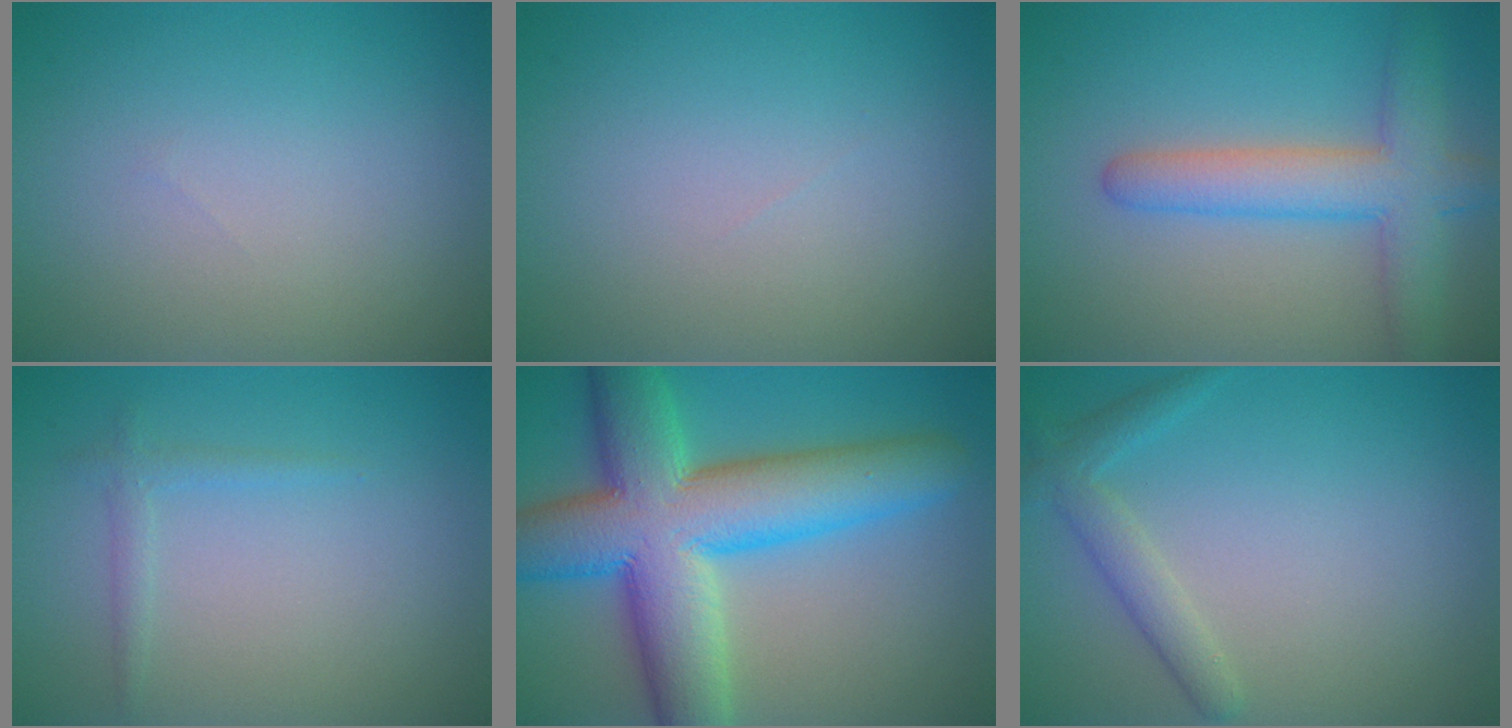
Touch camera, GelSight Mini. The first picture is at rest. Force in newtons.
{"total": 0.0}
{"total": 5.5, "press": 5.5, "slide": 0.4}
{"total": 1.1, "press": 1.1, "slide": 0.1}
{"total": 13.0, "press": 12.9, "slide": 0.6}
{"total": 2.3, "press": 2.3, "slide": 0.1}